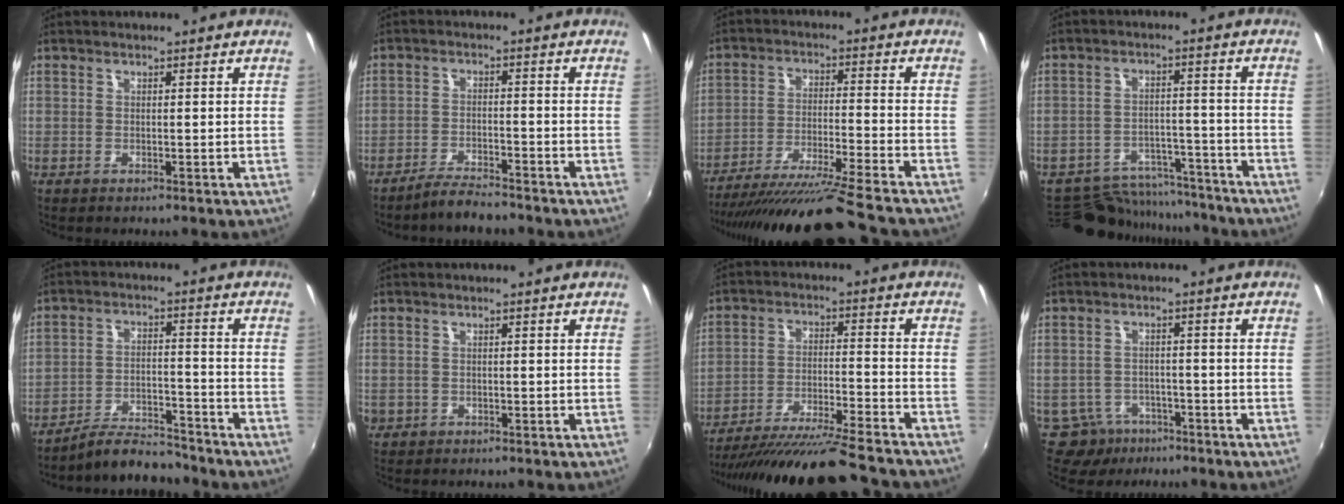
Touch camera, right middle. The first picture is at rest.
{"total": 5.1, "force": [-4.6, 0.6, 2.0], "torque": [-0.059, -0.004, -0.083]}
{"total": 17.5, "force": [-15.7, -2.0, 7.5], "torque": [-0.147, -0.037, -0.260]}
{"total": 14.7, "force": [-13.2, 5.5, 3.4], "torque": [-0.083, 0.028, -0.180]}
{"total": 8.6, "force": [-8.2, 1.3, 2.1], "torque": [-0.058, 0.007, -0.131]}
{"total": 2.0, "force": [-0.3, 1.9, 0.6], "torque": [-0.012, -0.004, -0.003]}
{"total": 20.5, "force": [-18.5, 0.8, 8.8], "torque": [-0.167, -0.043, -0.285]}
{"total": 6.4, "force": [-4.0, 4.8, 1.1], "torque": [-0.036, 0.008, -0.058]}